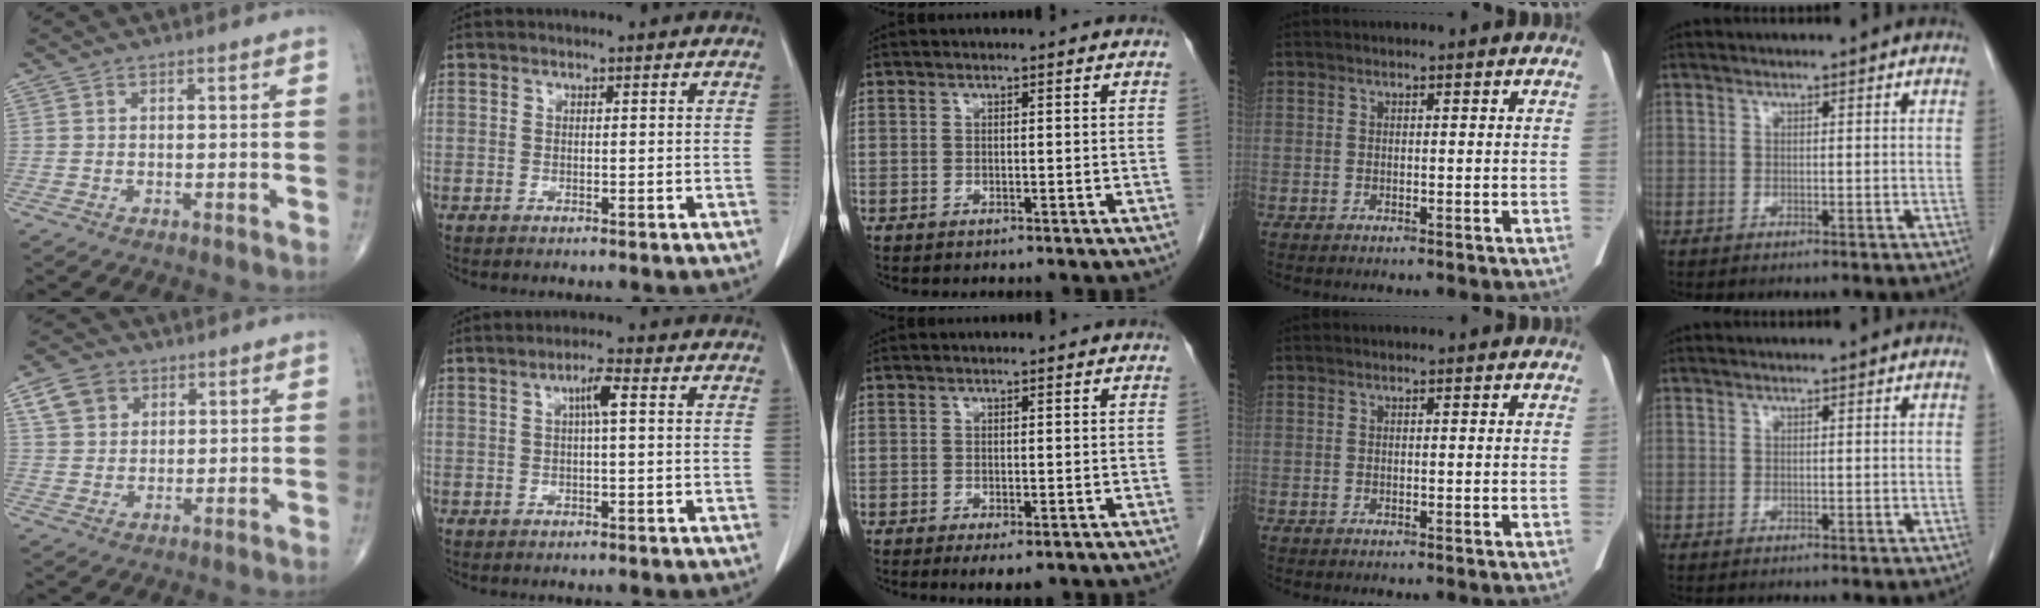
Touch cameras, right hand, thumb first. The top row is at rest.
{"thumb": {"total": 6.6, "force": [3.1, 5.1, 2.9], "torque": [-0.032, -0.005, 0.057]}, "index": {"total": 3.2, "force": [0.7, 0.4, 3.1], "torque": [-0.053, 0.009, 0.009]}, "middle": {"total": 2.9, "force": [-1.6, 1.0, 2.2], "torque": [-0.028, -0.005, -0.019]}}